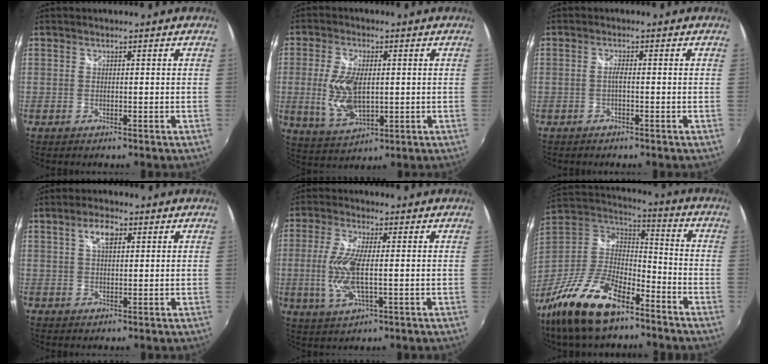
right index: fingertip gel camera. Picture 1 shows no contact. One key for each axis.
{"total": 10.2, "fx": -0.1, "fy": 5.1, "fz": 8.9, "tx": -0.183, "ty": -0.008, "tz": 0.006}
{"total": 1.2, "fx": -0.6, "fy": -0.1, "fz": 1.0, "tx": -0.021, "ty": 0.003, "tz": -0.012}
{"total": 4.0, "fx": 1.7, "fy": 1.8, "fz": 3.2, "tx": -0.056, "ty": 0.011, "tz": 0.030}
{"total": 9.7, "fx": -0.7, "fy": 2.9, "fz": 9.3, "tx": -0.197, "ty": -0.007, "tz": -0.012}
{"total": 21.8, "fx": -14.0, "fy": 9.3, "fz": 13.8, "tx": -0.289, "ty": -0.020, "tz": -0.253}